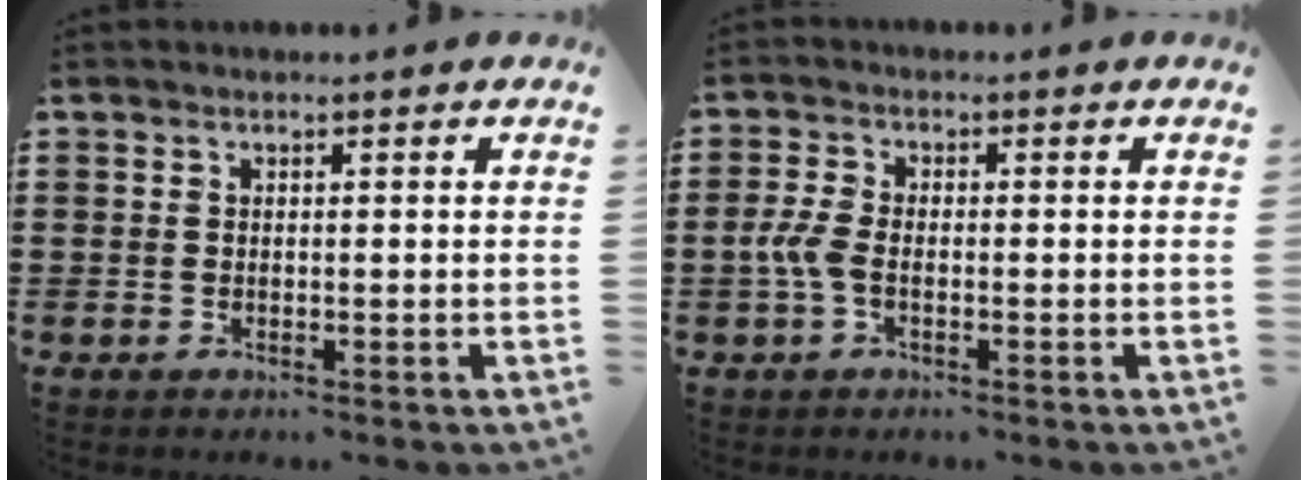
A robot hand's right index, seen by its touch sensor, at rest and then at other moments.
{"total": 3.5, "force": [-1.0, 1.7, 2.9], "torque": [-0.080, -0.005, -0.027]}